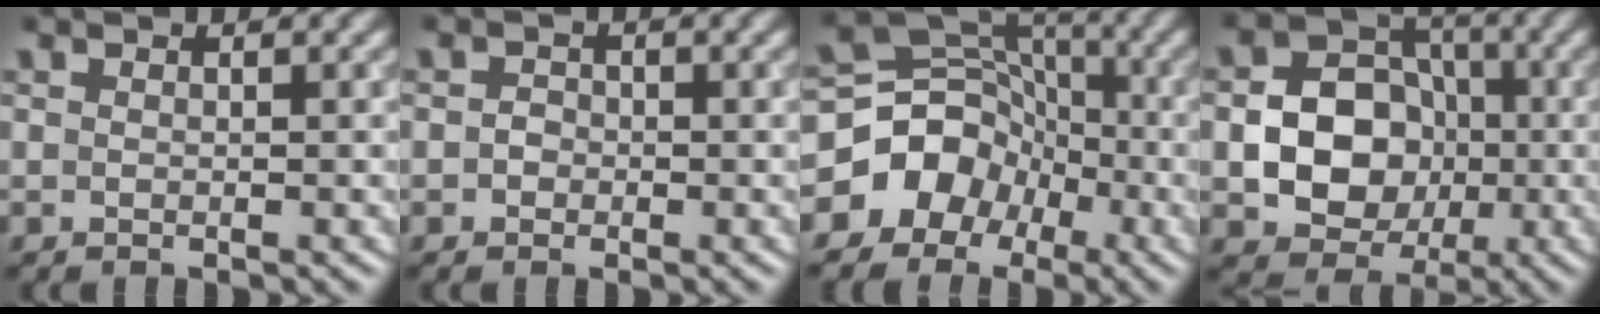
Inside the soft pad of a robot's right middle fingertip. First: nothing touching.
{"total": 1.1, "force": [-0.3, 1.0, 0.4], "torque": [-0.003, -0.002, -0.009]}
{"total": 8.8, "force": [-3.6, 7.6, 2.7], "torque": [-0.034, 0.008, -0.089]}
{"total": 8.9, "force": [-1.4, 7.5, 4.5], "torque": [-0.056, -0.006, -0.043]}